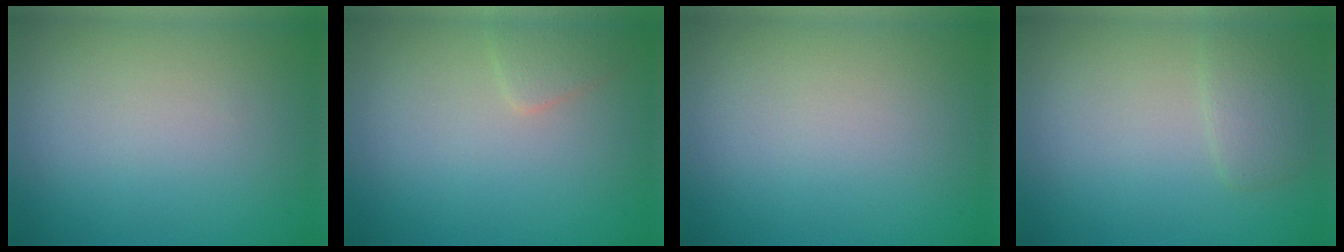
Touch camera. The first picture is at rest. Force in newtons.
{"total": 1.4, "press": 1.4, "slide": 0.1}
{"total": 0.0}
{"total": 1.8, "press": 1.8, "slide": 0.2}